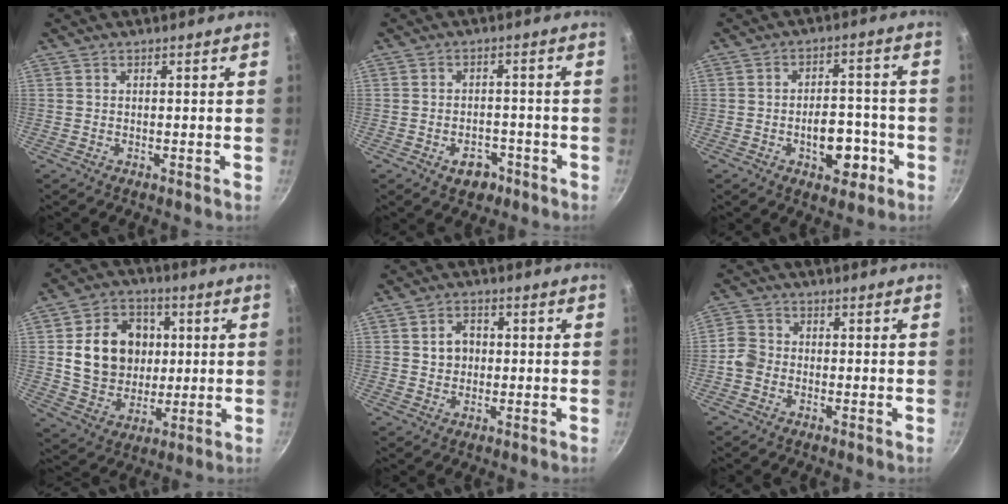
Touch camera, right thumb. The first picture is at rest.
{"total": 4.8, "force": [-2.7, 3.1, 2.4], "torque": [-0.019, 0.021, -0.031]}
{"total": 9.3, "force": [-3.3, 5.3, 6.8], "torque": [-0.061, 0.024, -0.045]}
{"total": 16.2, "force": [2.1, 13.3, 9.1], "torque": [-0.121, 0.009, 0.042]}
{"total": 4.6, "force": [0.4, 3.8, 2.6], "torque": [-0.019, 0.008, 0.003]}
{"total": 4.0, "force": [-1.5, 3.4, 1.6], "torque": [-0.020, 0.018, -0.039]}